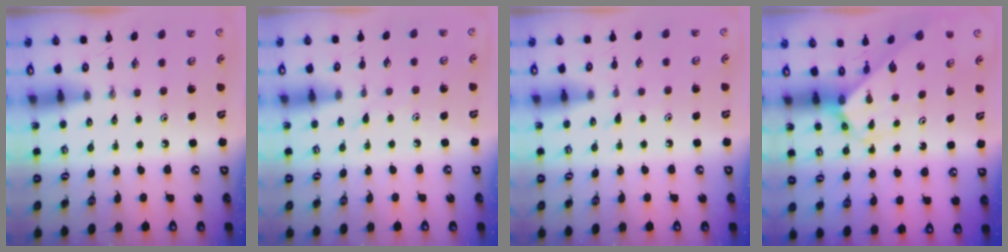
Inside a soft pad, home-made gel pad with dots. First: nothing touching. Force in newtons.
{"total": 4.9, "press": 4.9, "slide": 0.5}
{"total": 5.7, "press": 5.7, "slide": 0.7}
{"total": 2.8, "press": 2.8, "slide": 0.2}